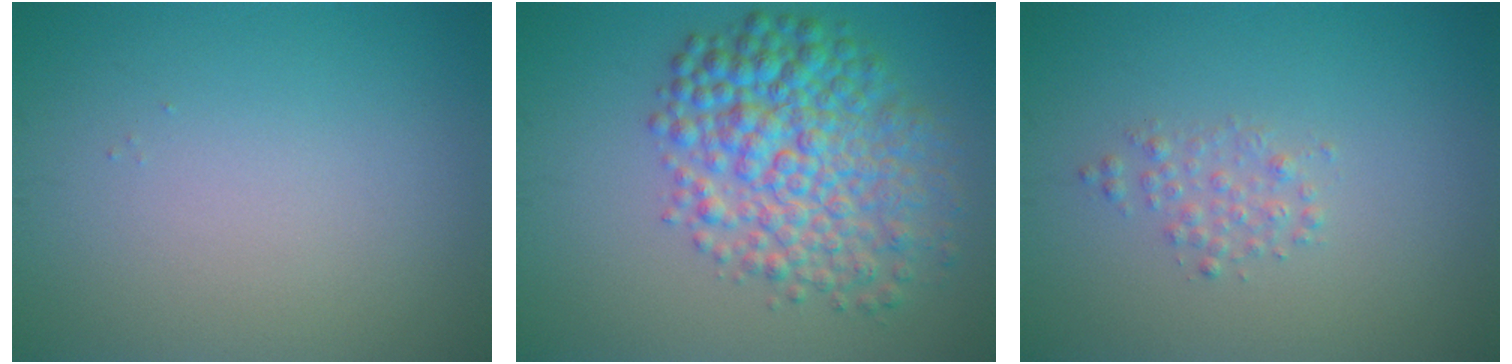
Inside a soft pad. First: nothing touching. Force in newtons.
{"total": 7.5, "press": 7.5, "slide": 0.1}
{"total": 1.4, "press": 1.4, "slide": 0.0}